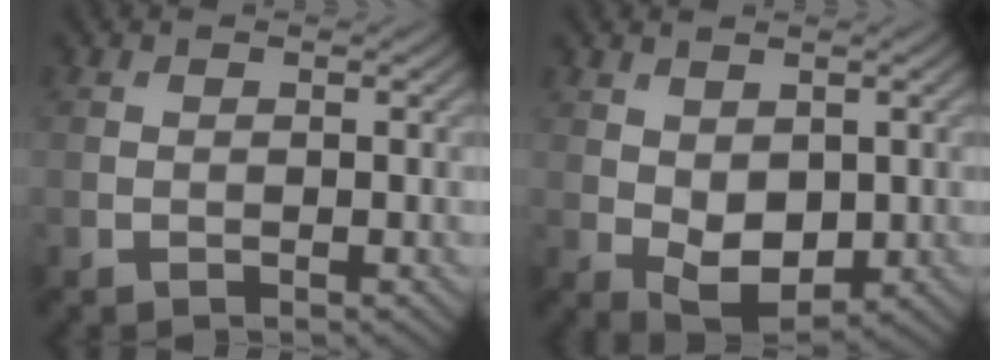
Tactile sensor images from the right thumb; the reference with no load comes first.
{"total": 5.1, "force": [0.0, 3.3, 3.9], "torque": [-0.085, -0.011, 0.010]}